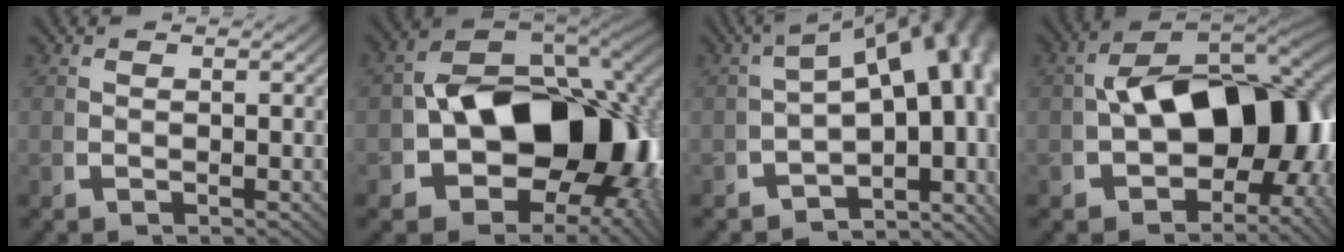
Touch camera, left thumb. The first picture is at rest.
{"total": 24.1, "force": [-3.2, 16.1, 17.6], "torque": [-0.309, -0.074, -0.021]}
{"total": 15.4, "force": [-0.2, 9.4, 12.2], "torque": [-0.142, -0.014, -0.012]}
{"total": 19.6, "force": [-1.7, 12.8, 14.9], "torque": [-0.233, -0.063, -0.001]}